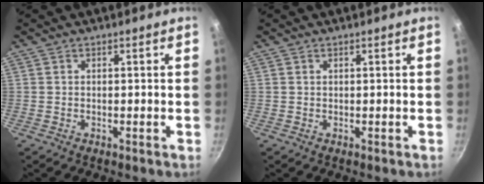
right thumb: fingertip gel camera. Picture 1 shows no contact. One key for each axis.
{"total": 0.0}